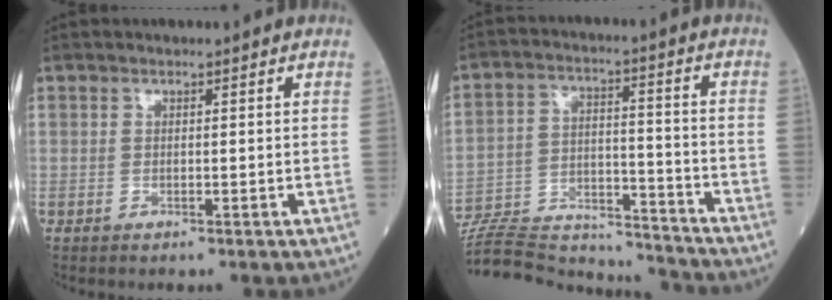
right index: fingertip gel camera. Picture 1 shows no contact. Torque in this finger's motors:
{"motor_torque": [-1.47, -0.66, -1.05, -0.21]}